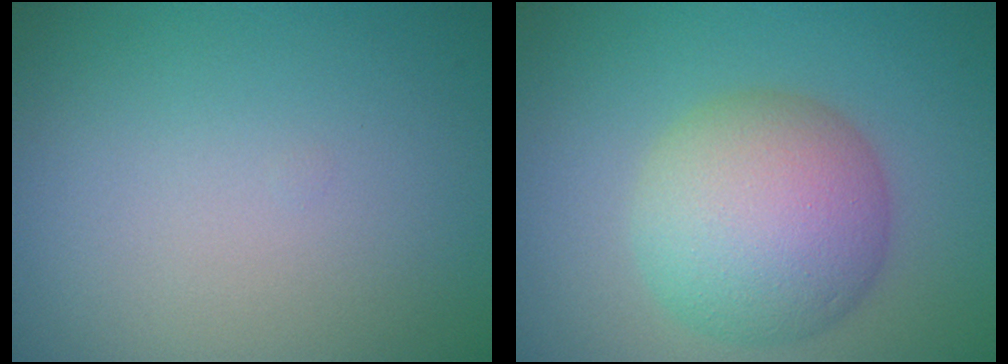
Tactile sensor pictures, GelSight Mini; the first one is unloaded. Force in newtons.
{"total": 7.3, "press": 7.3, "slide": 0.2}